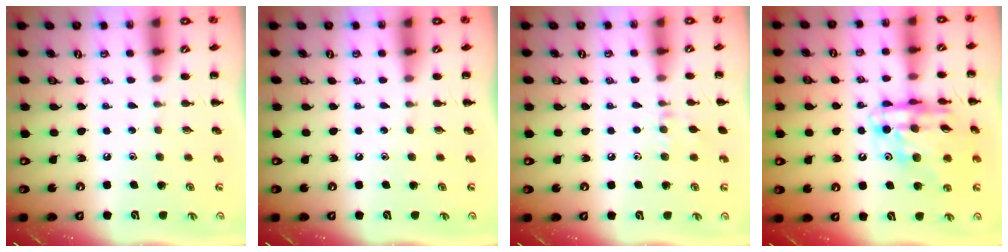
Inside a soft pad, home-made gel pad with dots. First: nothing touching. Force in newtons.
{"total": 0.0}
{"total": 6.6, "press": 6.3, "slide": 2.0}
{"total": 16.7, "press": 16.1, "slide": 4.4}